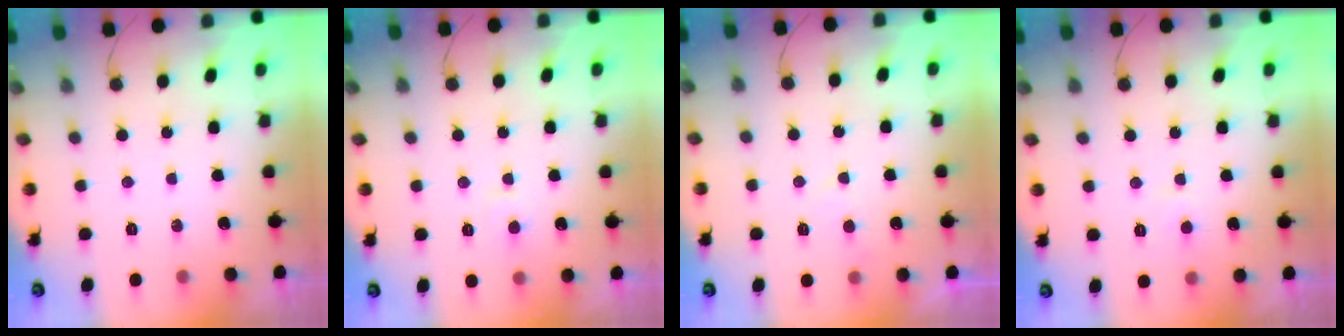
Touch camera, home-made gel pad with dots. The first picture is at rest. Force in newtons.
{"total": 5.6, "press": 5.6, "slide": 0.6}
{"total": 2.8, "press": 2.7, "slide": 0.3}
{"total": 2.8, "press": 2.8, "slide": 0.1}